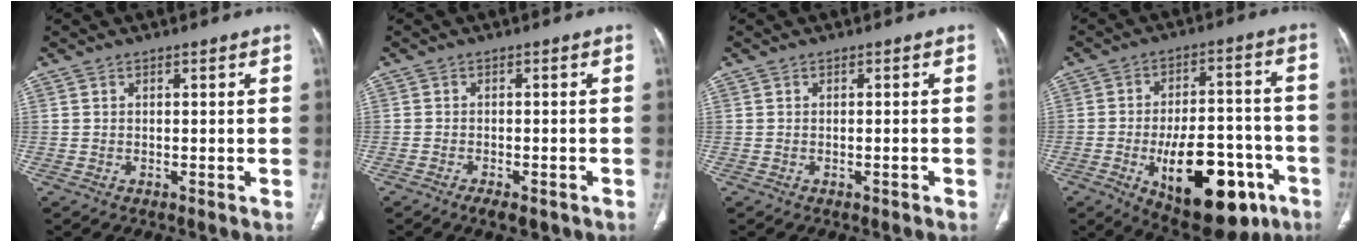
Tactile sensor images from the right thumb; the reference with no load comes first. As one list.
[{"total": 4.1, "force": [-2.9, 1.6, 2.4], "torque": [-0.031, 0.008, -0.040]}, {"total": 0.7, "force": [-0.4, 0.0, 0.6], "torque": [-0.010, 0.002, -0.002]}, {"total": 21.6, "force": [-8.8, 10.5, 16.7], "torque": [-0.214, 0.038, -0.109]}]